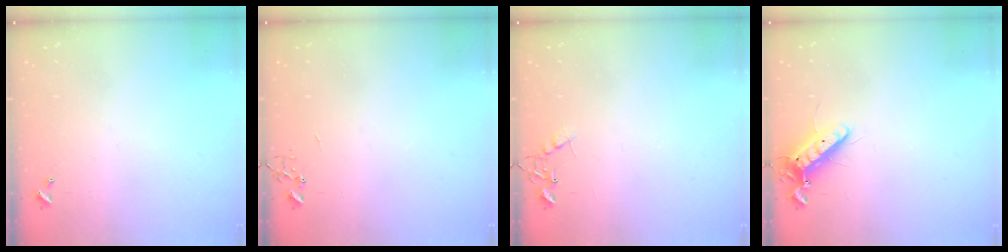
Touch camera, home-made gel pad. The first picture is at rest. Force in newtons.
{"total": 0.0}
{"total": 6.8, "press": 6.8, "slide": 0.3}
{"total": 11.8, "press": 11.6, "slide": 2.2}